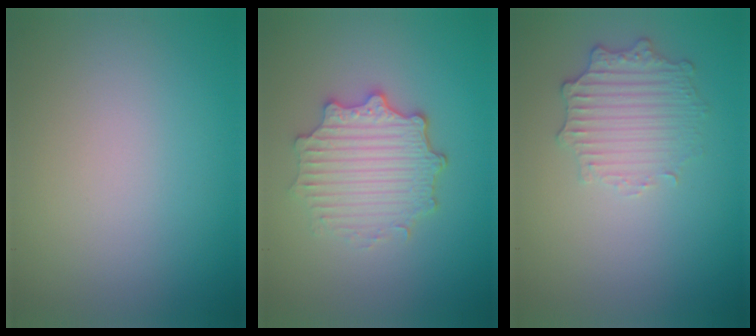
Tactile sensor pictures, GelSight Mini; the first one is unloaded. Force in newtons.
{"total": 4.4, "press": 3.6, "slide": 2.4}
{"total": 2.5, "press": 2.3, "slide": 1.0}